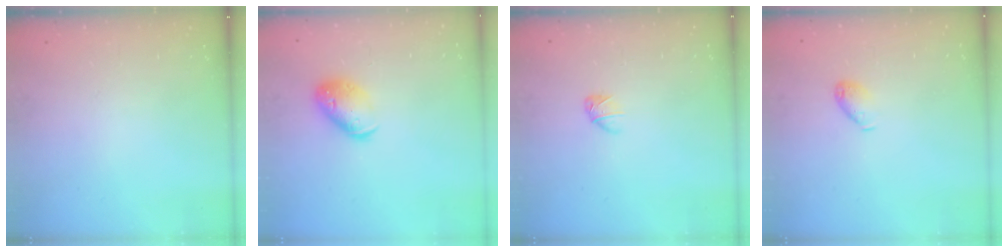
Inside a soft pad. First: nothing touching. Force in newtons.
{"total": 11.8, "press": 11.6, "slide": 1.7}
{"total": 3.1, "press": 3.0, "slide": 0.7}
{"total": 5.2, "press": 5.2, "slide": 0.3}